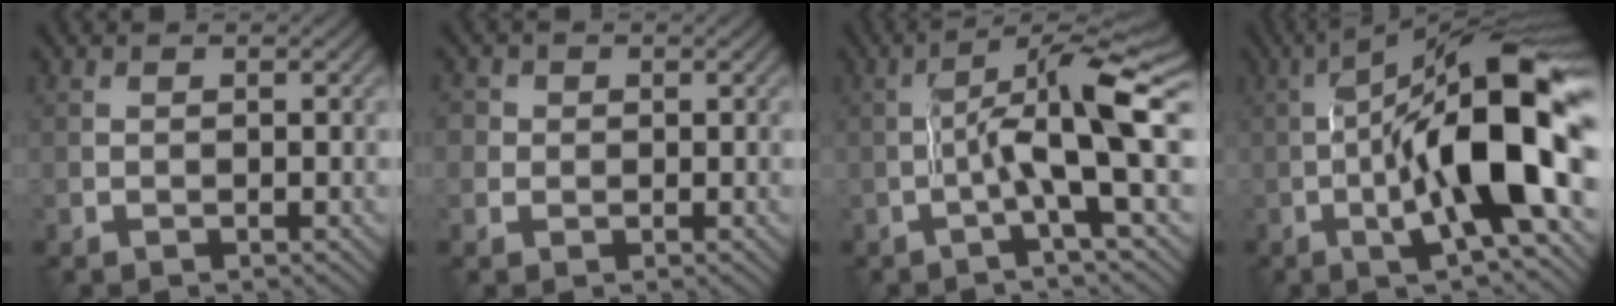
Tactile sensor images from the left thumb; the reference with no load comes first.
{"total": 2.0, "force": [0.4, 1.9, 0.6], "torque": [-0.018, 0.002, 0.002]}
{"total": 9.1, "force": [-0.9, 0.9, 9.0], "torque": [-0.153, 0.023, -0.029]}
{"total": 16.7, "force": [-2.4, 4.8, 15.8], "torque": [-0.249, 0.026, -0.051]}